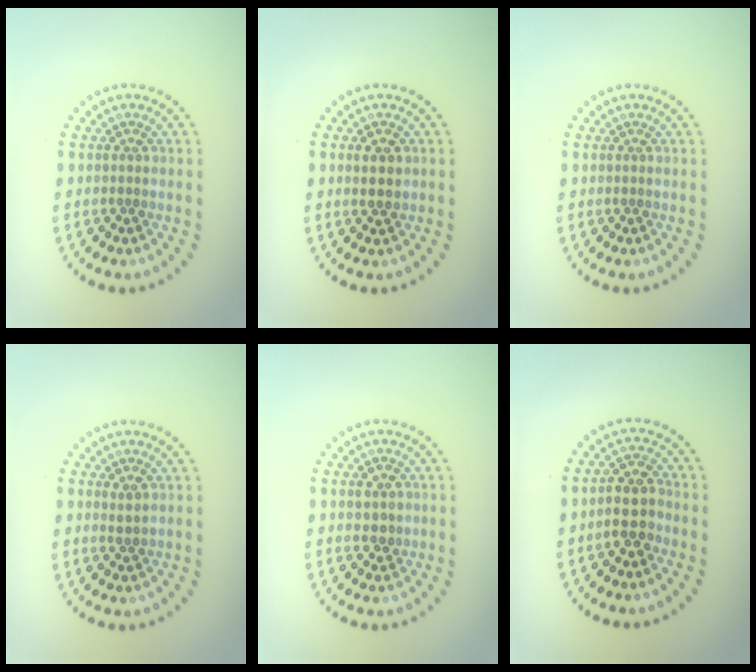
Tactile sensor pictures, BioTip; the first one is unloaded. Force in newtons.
{"total": 2.0, "press": 1.9, "slide": 0.5}
{"total": 0.0}
{"total": 0.6, "press": 0.5, "slide": 0.2}
{"total": 1.6, "press": 1.6, "slide": 0.2}
{"total": 3.2, "press": 2.9, "slide": 1.2}